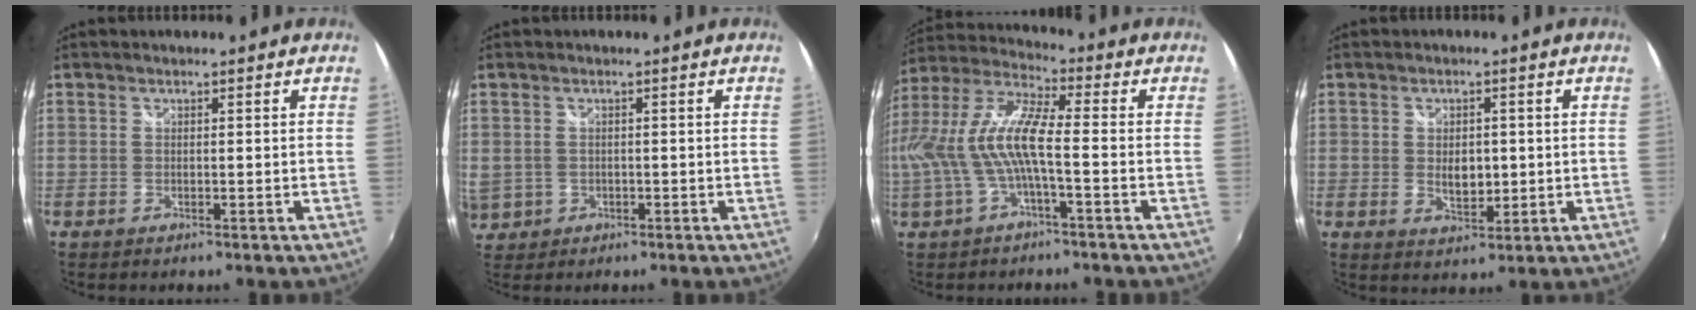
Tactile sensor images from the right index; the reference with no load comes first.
{"total": 6.5, "force": [0.0, 5.9, 2.7], "torque": [-0.077, 0.003, 0.015]}
{"total": 12.1, "force": [-1.9, 2.2, 11.8], "torque": [-0.229, 0.001, -0.032]}
{"total": 4.8, "force": [0.0, 3.0, 3.7], "torque": [-0.060, -0.004, 0.003]}